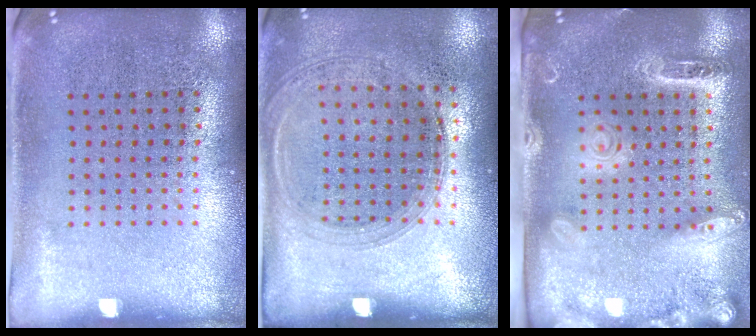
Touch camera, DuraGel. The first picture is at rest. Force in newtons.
{"total": 1.3, "press": 1.2, "slide": 0.5}
{"total": 2.5, "press": 2.0, "slide": 1.6}